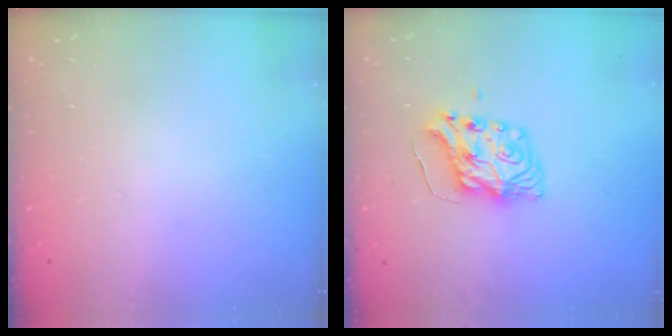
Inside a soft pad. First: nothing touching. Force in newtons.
{"total": 8.4, "press": 8.3, "slide": 0.5}